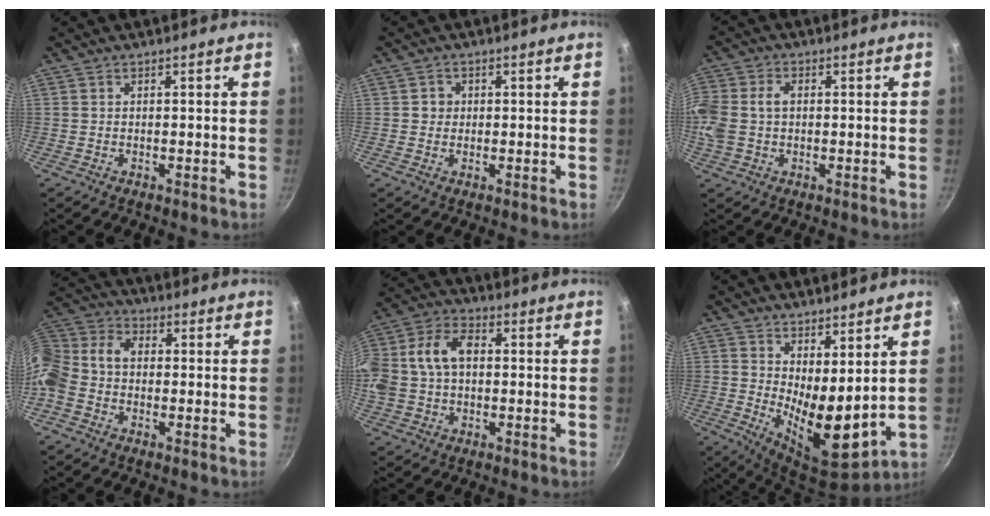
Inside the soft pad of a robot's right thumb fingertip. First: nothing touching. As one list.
[{"total": 1.9, "force": [0.2, 1.9, 0.5], "torque": [0.003, 0.003, -0.001]}, {"total": 12.5, "force": [0.2, 9.2, 8.4], "torque": [-0.193, 0.025, -0.006]}, {"total": 13.1, "force": [-1.6, 10.0, 8.3], "torque": [-0.175, 0.049, -0.055]}, {"total": 15.1, "force": [0.9, 10.5, 10.8], "torque": [-0.216, 0.040, 0.002]}, {"total": 11.6, "force": [3.8, 4.7, 9.9], "torque": [-0.141, -0.056, 0.069]}]